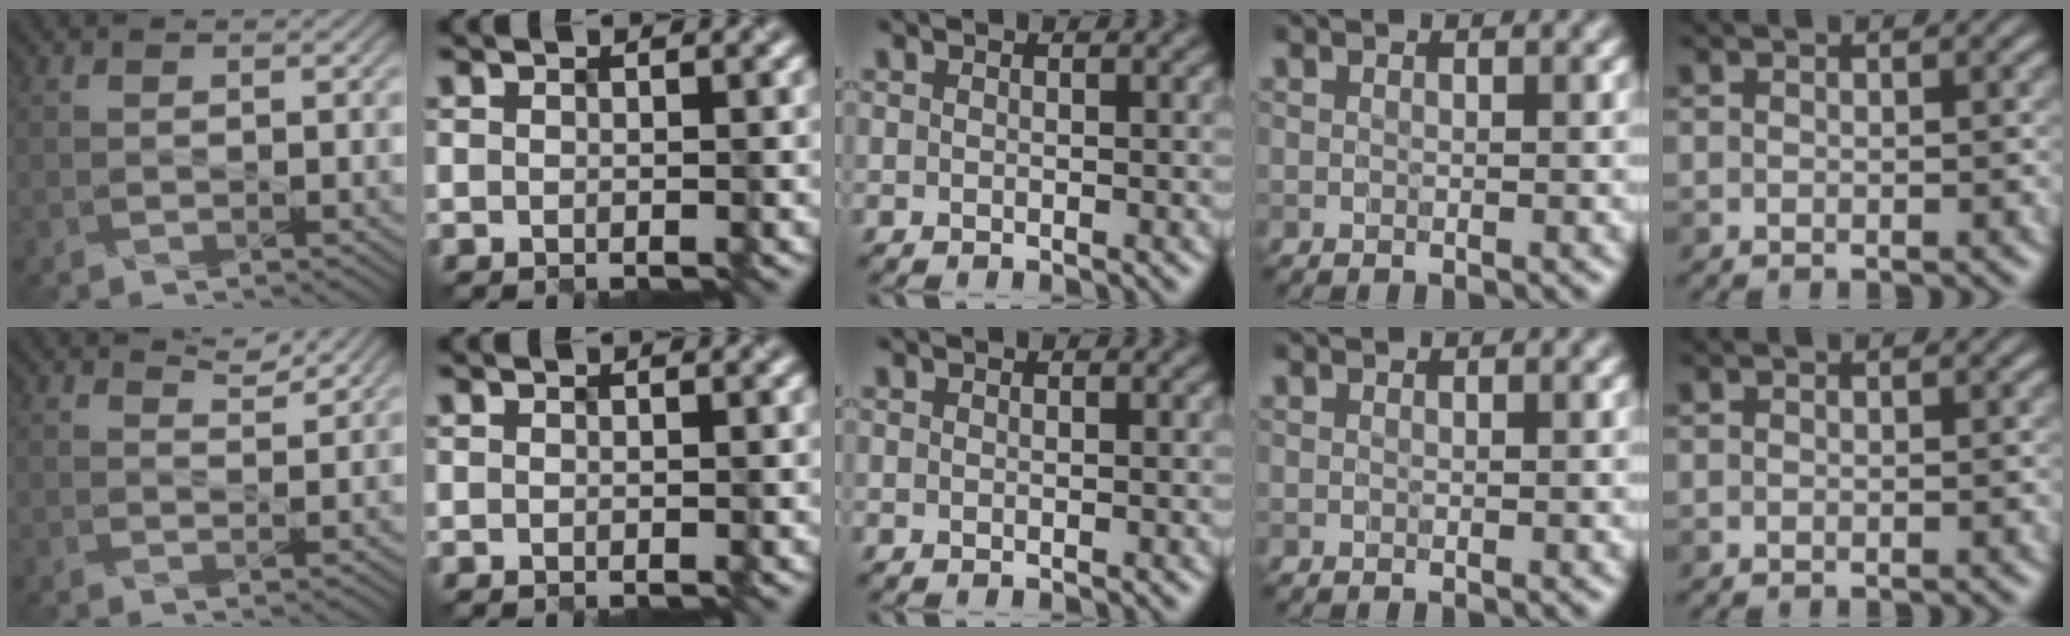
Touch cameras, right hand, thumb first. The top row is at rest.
{"thumb": {"total": 2.4, "force": [2.4, 0.3, 0.4], "torque": [-0.005, -0.009, 0.045]}}